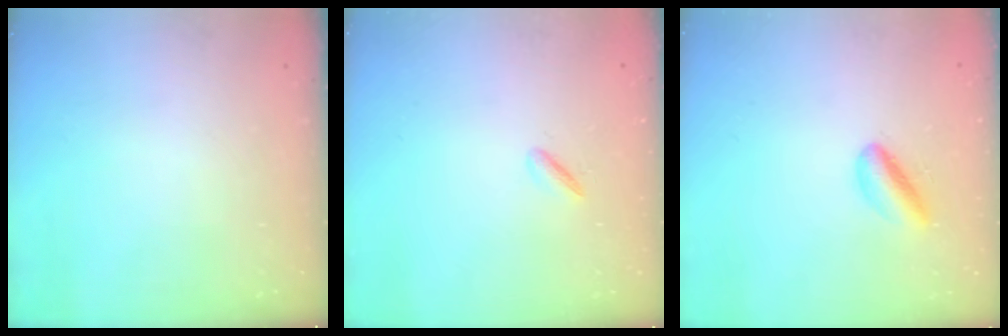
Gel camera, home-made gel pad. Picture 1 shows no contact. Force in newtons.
{"total": 2.1, "press": 1.9, "slide": 0.8}
{"total": 5.8, "press": 5.5, "slide": 1.7}